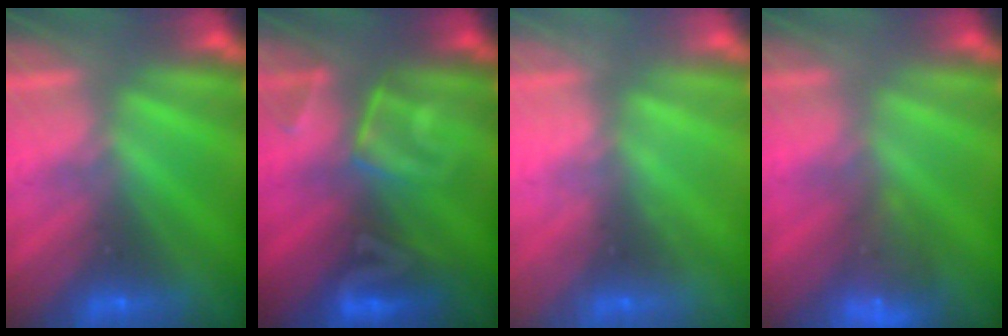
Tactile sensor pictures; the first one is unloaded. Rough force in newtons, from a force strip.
{"total": 2.9}
{"total": 2.1}
{"total": 6.6}